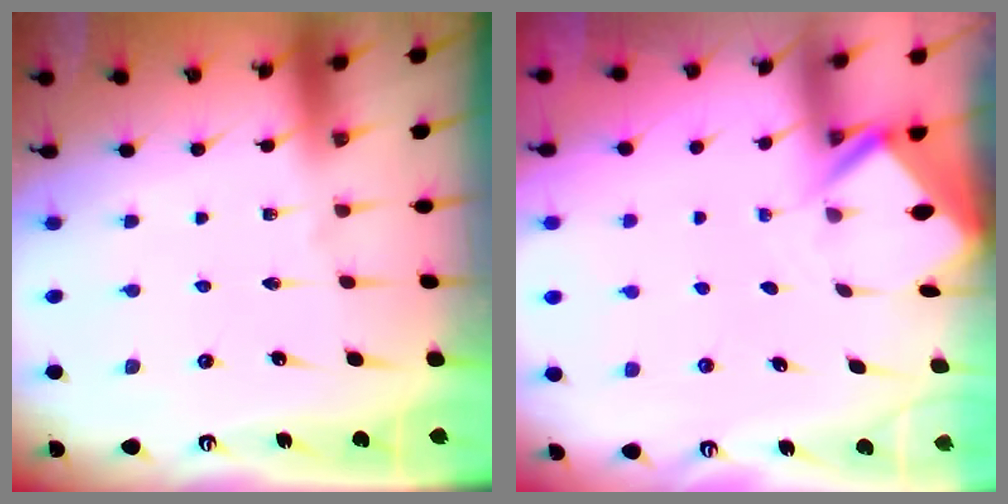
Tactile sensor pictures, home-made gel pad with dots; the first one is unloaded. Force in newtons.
{"total": 2.4, "press": 2.4, "slide": 0.1}